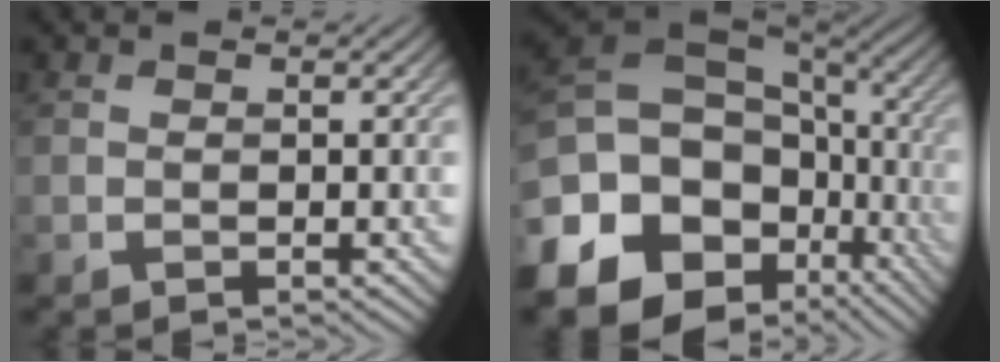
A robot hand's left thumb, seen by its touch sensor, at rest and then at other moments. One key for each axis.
{"total": 20.2, "fx": -5.7, "fy": 15.6, "fz": 11.5, "tx": -0.271, "ty": -0.022, "tz": -0.072}